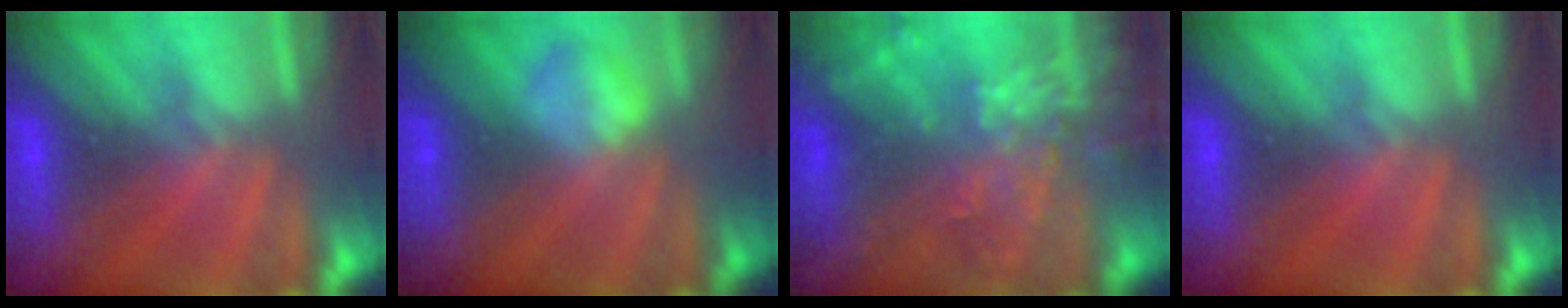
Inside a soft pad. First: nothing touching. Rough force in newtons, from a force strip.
{"total": 2.2}
{"total": 7.7}
{"total": 0.0}